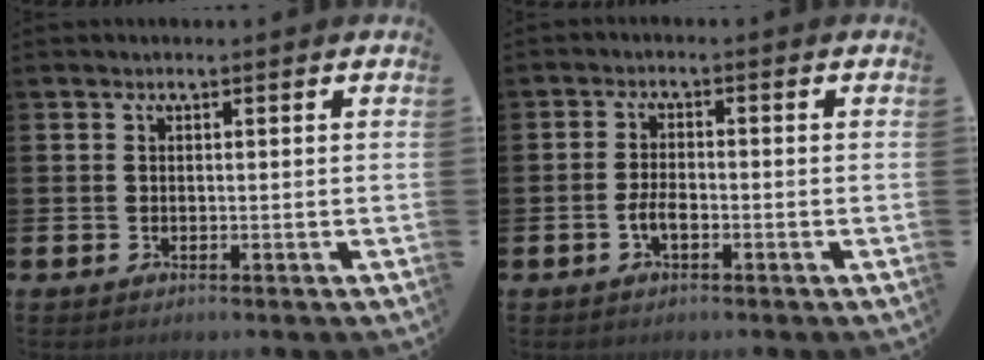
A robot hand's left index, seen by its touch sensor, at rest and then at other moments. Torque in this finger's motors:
{"motor_torque": [0.55, 0.16, 0.06, 0.11]}